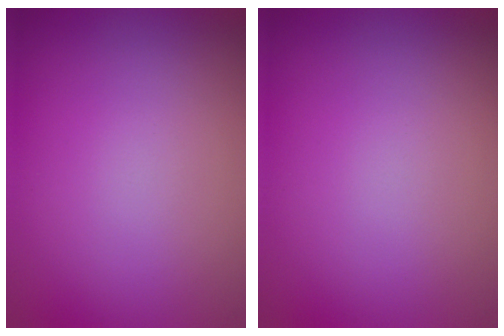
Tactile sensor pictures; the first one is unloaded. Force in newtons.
{"total": 0.0}